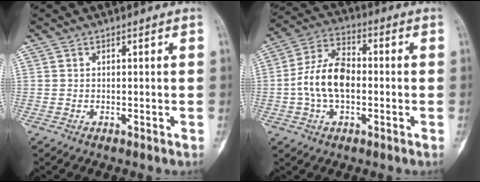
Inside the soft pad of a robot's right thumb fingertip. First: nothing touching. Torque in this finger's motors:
{"motor_torque": [1.69, 1.67, 0.14, 0.00, 0.23]}